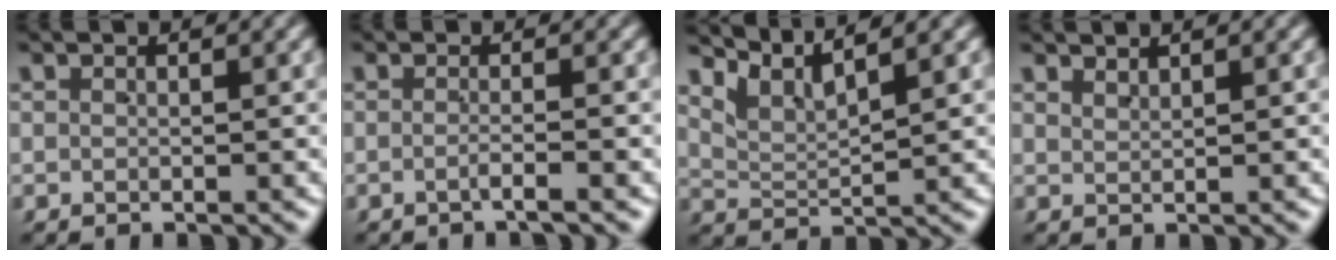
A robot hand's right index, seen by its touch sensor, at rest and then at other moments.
{"total": 1.4, "force": [-1.1, -0.3, 0.8], "torque": [-0.017, -0.002, -0.022]}
{"total": 3.9, "force": [3.3, 1.3, 1.7], "torque": [-0.049, -0.004, 0.061]}
{"total": 1.5, "force": [1.4, -0.4, 0.1], "torque": [0.001, 0.000, 0.030]}